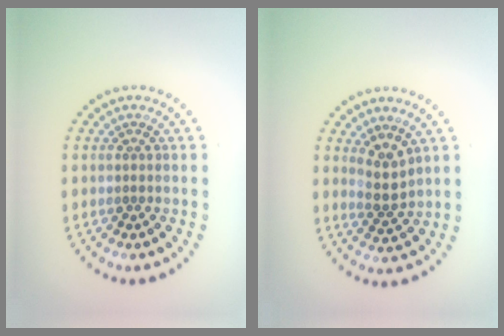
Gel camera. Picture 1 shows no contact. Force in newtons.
{"total": 2.4, "press": 1.8, "slide": 1.5}